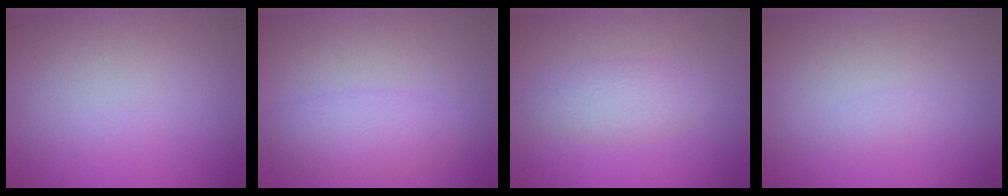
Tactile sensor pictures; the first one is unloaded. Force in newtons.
{"total": 2.7, "press": 2.7, "slide": 0.0}
{"total": 2.4, "press": 2.4, "slide": 0.0}
{"total": 0.6, "press": 0.6, "slide": 0.0}